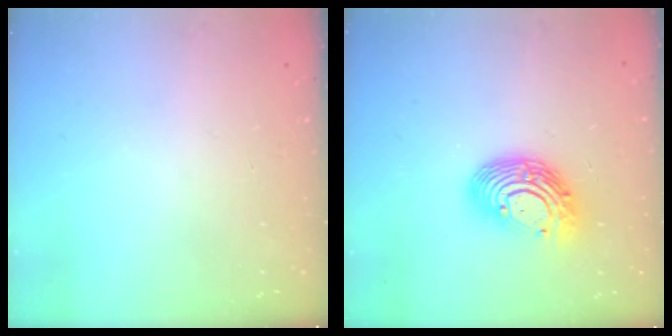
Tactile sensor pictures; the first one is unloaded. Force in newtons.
{"total": 13.2, "press": 13.2, "slide": 0.8}